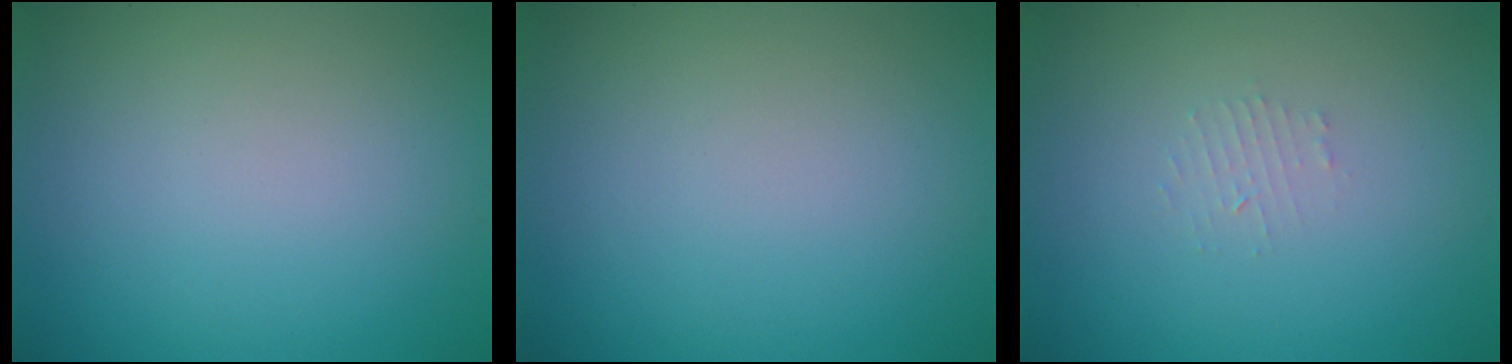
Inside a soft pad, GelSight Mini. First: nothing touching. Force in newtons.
{"total": 0.0}
{"total": 0.9, "press": 0.9, "slide": 0.2}